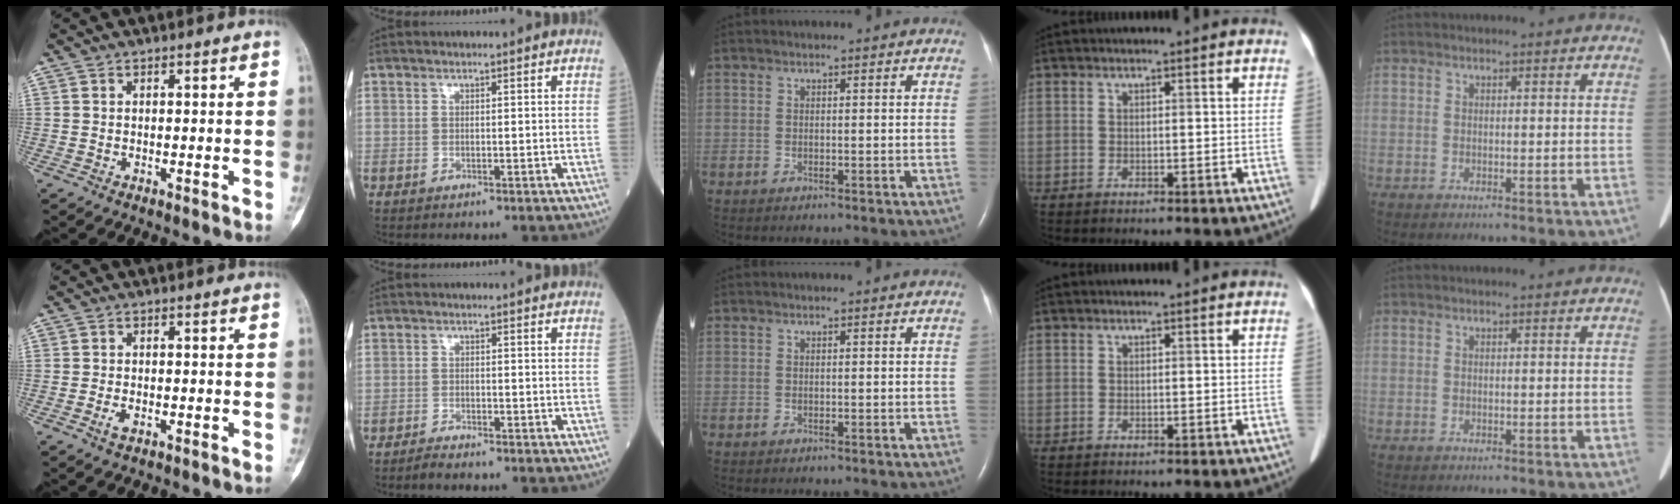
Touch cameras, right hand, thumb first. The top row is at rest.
{"thumb": {"total": 1.8, "force": [-0.9, 0.9, 1.3], "torque": [-0.032, 0.003, -0.018]}, "index": {"total": 2.4, "force": [-2.2, 0.3, 0.8], "torque": [-0.018, -0.004, -0.037]}}